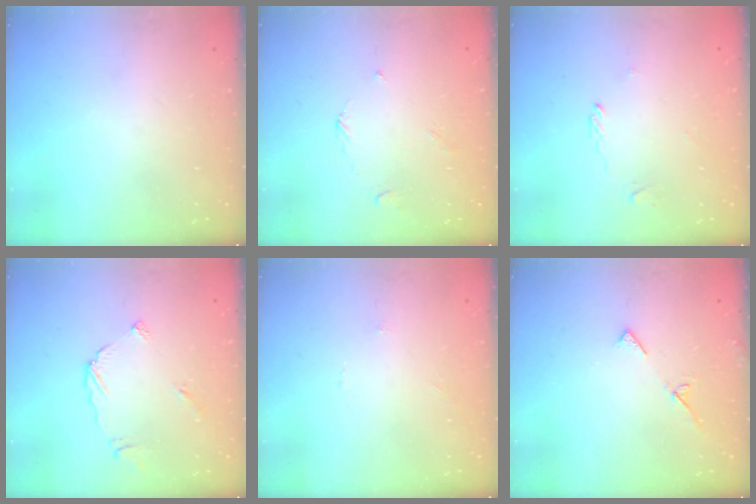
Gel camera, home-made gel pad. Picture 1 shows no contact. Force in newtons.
{"total": 3.4, "press": 3.4, "slide": 0.4}
{"total": 1.7, "press": 1.7, "slide": 0.3}
{"total": 4.9, "press": 4.9, "slide": 0.4}
{"total": 0.0}
{"total": 4.8, "press": 4.8, "slide": 0.5}